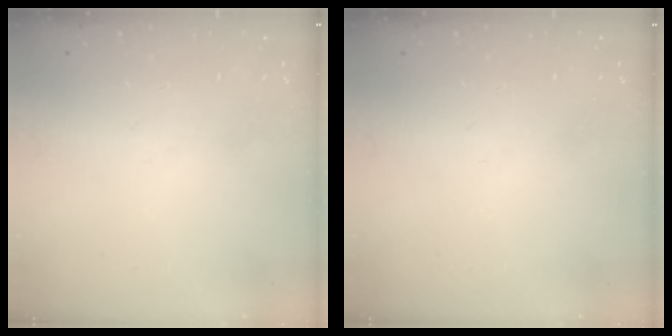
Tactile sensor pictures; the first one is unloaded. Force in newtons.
{"total": 0.0}